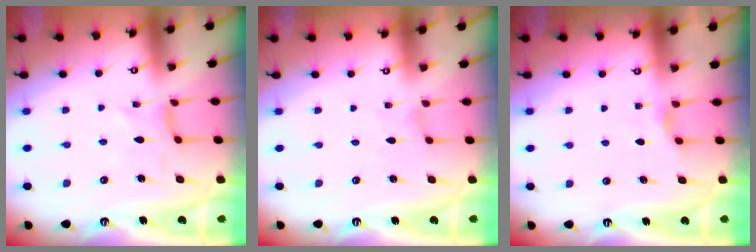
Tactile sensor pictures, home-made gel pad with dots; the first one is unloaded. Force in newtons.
{"total": 0.0}
{"total": 2.4, "press": 2.4, "slide": 0.4}